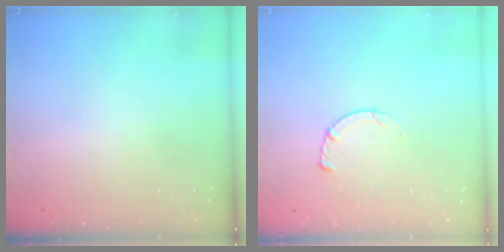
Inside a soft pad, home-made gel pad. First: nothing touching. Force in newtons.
{"total": 3.0, "press": 3.0, "slide": 0.3}